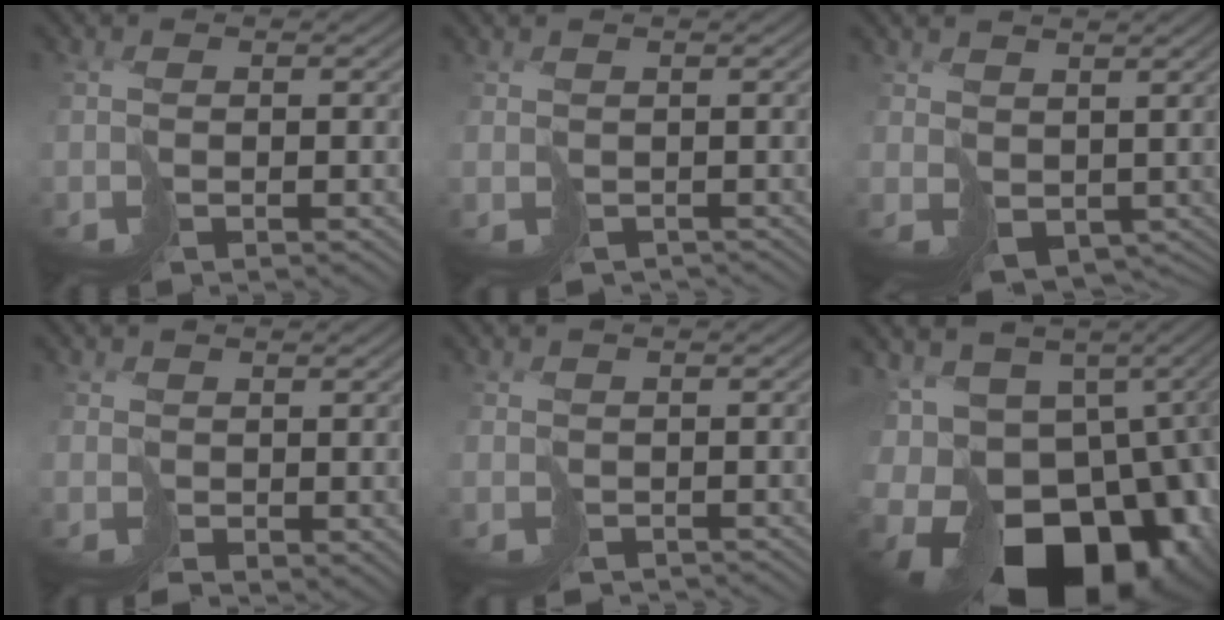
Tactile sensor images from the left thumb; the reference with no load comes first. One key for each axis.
{"total": 1.8, "fx": -1.2, "fy": 1.3, "fz": 0.0, "tx": 0.010, "ty": -0.011, "tz": -0.014}
{"total": 4.4, "fx": 1.0, "fy": 3.5, "fz": 2.4, "tx": -0.063, "ty": -0.022, "tz": 0.036}
{"total": 1.4, "fx": 0.2, "fy": 1.3, "fz": 0.6, "tx": -0.014, "ty": -0.003, "tz": 0.006}
{"total": 1.3, "fx": -1.0, "fy": 0.8, "fz": -0.3, "tx": 0.011, "ty": -0.007, "tz": -0.011}
{"total": 19.2, "fx": -7.4, "fy": 12.7, "fz": 12.4, "tx": -0.213, "ty": -0.065, "tz": -0.064}